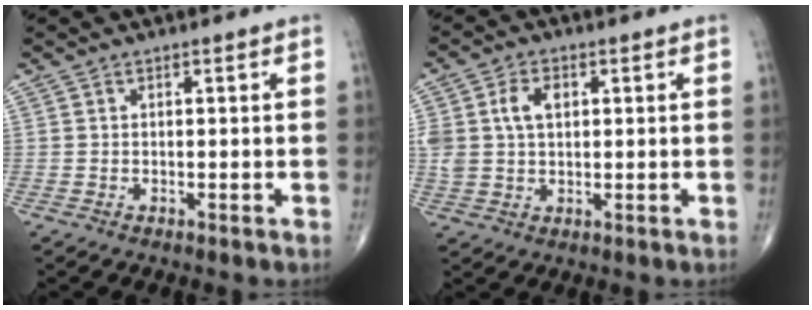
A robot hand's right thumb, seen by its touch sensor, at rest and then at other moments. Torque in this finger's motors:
{"motor_torque": [1.00, 0.94, 0.59, 0.16, 0.09]}